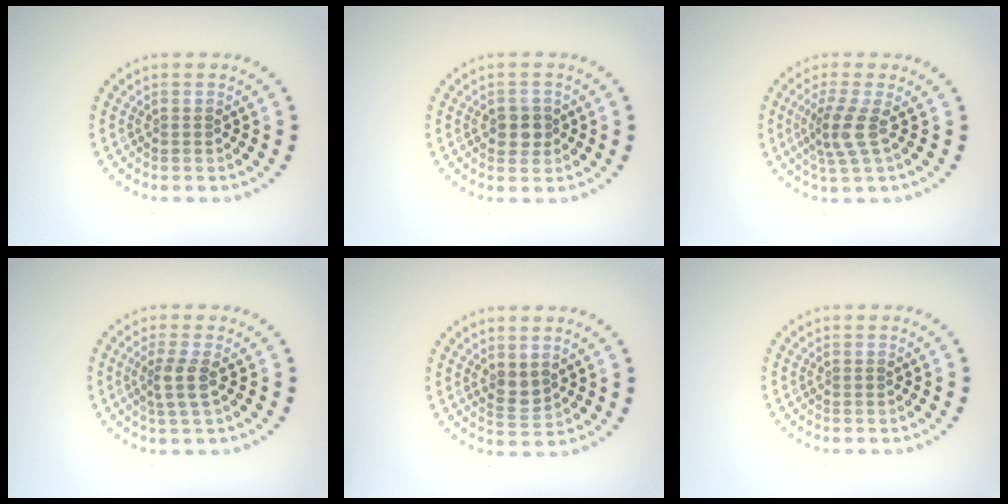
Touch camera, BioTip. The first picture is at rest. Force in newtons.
{"total": 2.0, "press": 2.0, "slide": 0.6}
{"total": 2.8, "press": 2.2, "slide": 1.8}
{"total": 2.3, "press": 1.9, "slide": 1.4}
{"total": 1.7, "press": 1.6, "slide": 0.7}
{"total": 0.0}